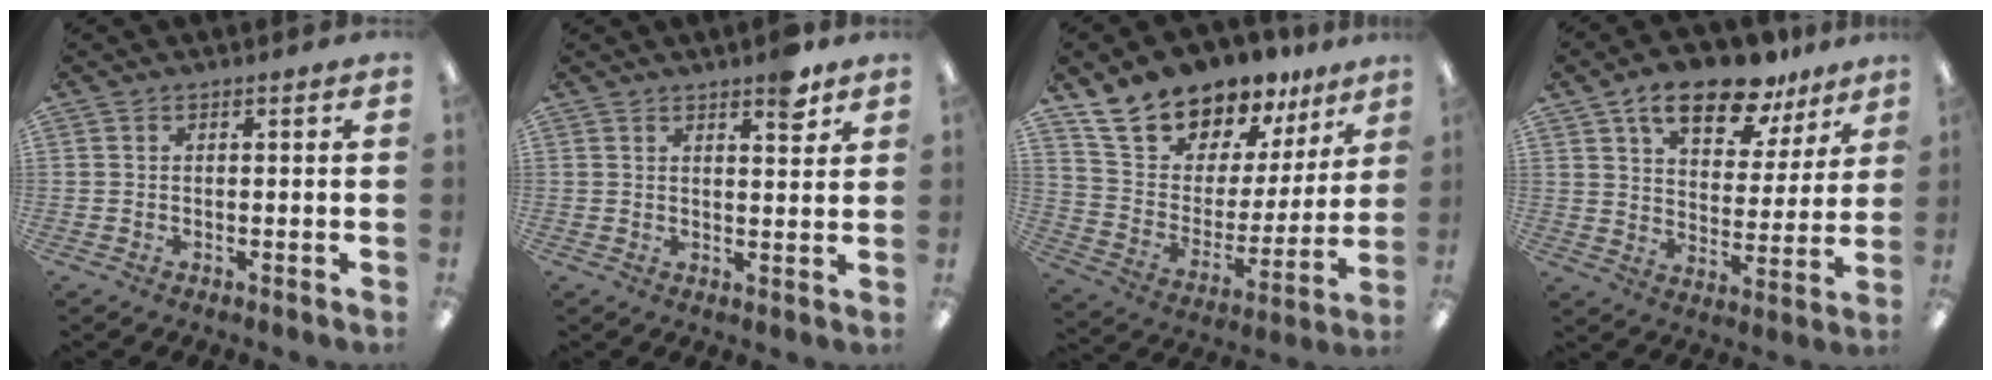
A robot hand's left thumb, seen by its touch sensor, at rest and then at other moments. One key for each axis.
{"total": 5.2, "fx": 3.8, "fy": 1.7, "fz": 3.1, "tx": -0.031, "ty": -0.020, "tz": 0.060}
{"total": 15.7, "fx": 14.1, "fy": 6.5, "fz": 2.4, "tx": -0.072, "ty": -0.119, "tz": 0.262}
{"total": 15.3, "fx": 10.9, "fy": 6.7, "fz": 8.4, "tx": -0.124, "ty": -0.055, "tz": 0.188}